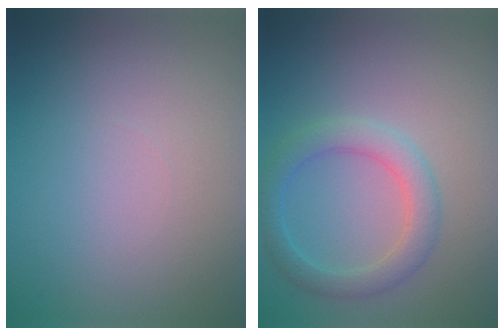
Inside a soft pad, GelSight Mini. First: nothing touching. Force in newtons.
{"total": 3.2, "press": 3.2, "slide": 0.0}